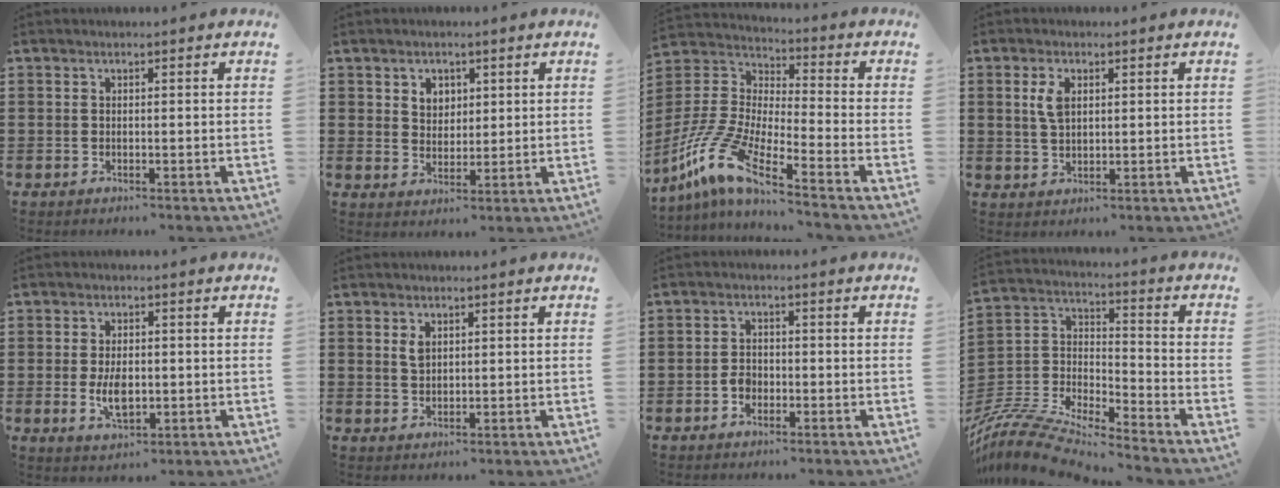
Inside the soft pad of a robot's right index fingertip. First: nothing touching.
{"total": 3.2, "force": [1.7, 2.7, 0.7], "torque": [-0.025, 0.012, 0.030]}
{"total": 10.2, "force": [-7.9, 1.4, 6.3], "torque": [-0.177, -0.019, -0.174]}
{"total": 3.6, "force": [1.1, 1.8, 2.9], "torque": [-0.063, 0.009, 0.019]}
{"total": 5.1, "force": [-0.6, 2.7, 4.3], "torque": [-0.082, -0.004, -0.012]}
{"total": 2.0, "force": [0.9, 1.1, 1.4], "torque": [-0.032, 0.003, 0.017]}
{"total": 2.4, "force": [-1.1, 1.6, 1.4], "torque": [-0.037, -0.001, -0.024]}
{"total": 8.7, "force": [-8.3, 0.6, 2.6], "torque": [-0.075, -0.012, -0.175]}